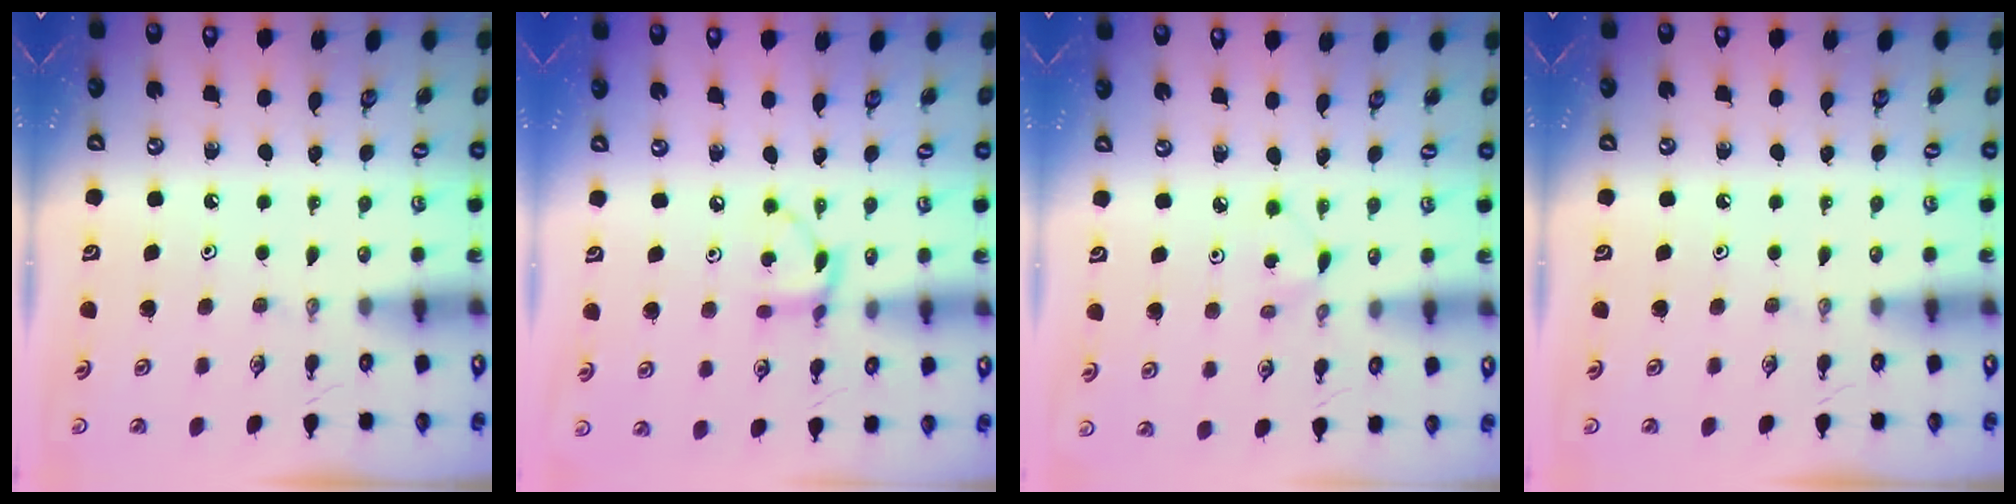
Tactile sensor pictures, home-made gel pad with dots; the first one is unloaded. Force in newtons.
{"total": 7.0, "press": 7.0, "slide": 0.3}
{"total": 2.7, "press": 2.7, "slide": 0.3}
{"total": 0.0}